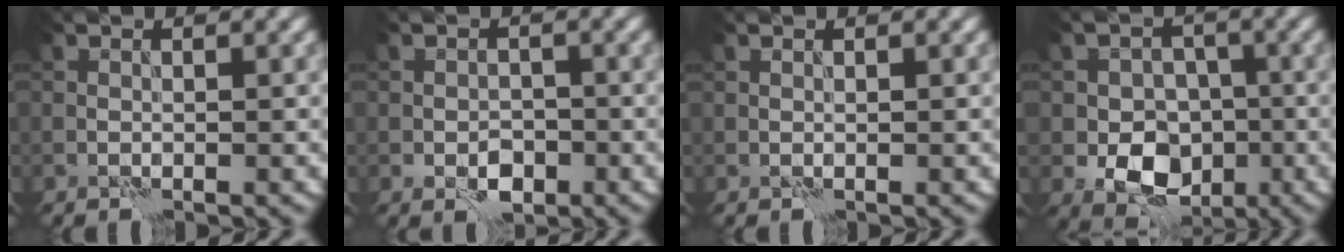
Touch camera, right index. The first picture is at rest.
{"total": 2.4, "force": [-1.0, 1.7, 1.3], "torque": [-0.019, -0.001, -0.018]}
{"total": 0.0}
{"total": 7.4, "force": [-2.1, 5.8, 4.2], "torque": [-0.042, -0.005, -0.045]}